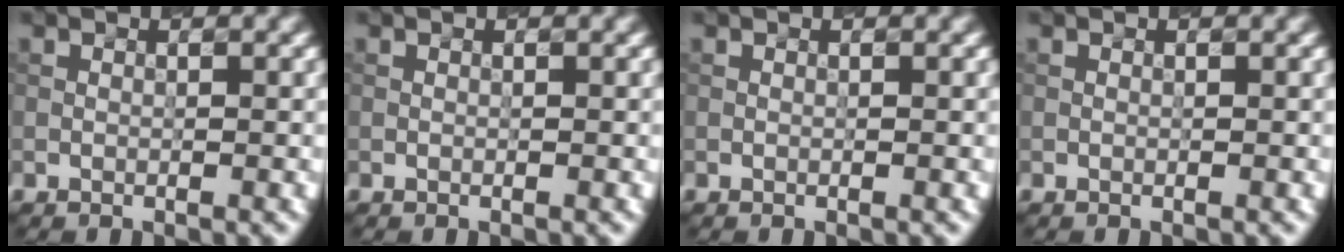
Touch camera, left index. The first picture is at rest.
{"total": 0.0}
{"total": 0.0}
{"total": 0.0}